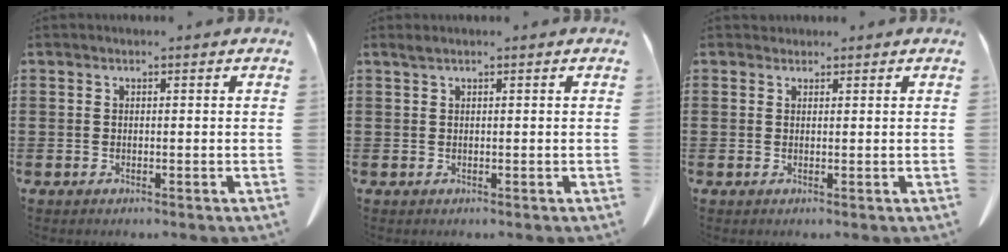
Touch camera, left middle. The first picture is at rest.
{"total": 0.7, "force": [0.4, 0.0, 0.5], "torque": [-0.011, -0.001, 0.009]}
{"total": 0.9, "force": [0.8, 0.4, -0.1], "torque": [-0.002, 0.002, 0.017]}